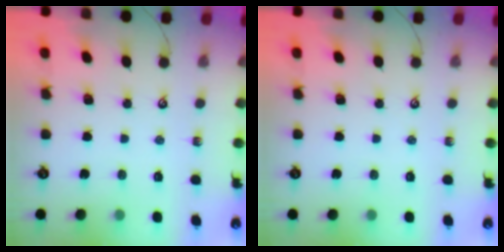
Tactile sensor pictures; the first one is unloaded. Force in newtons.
{"total": 0.0}